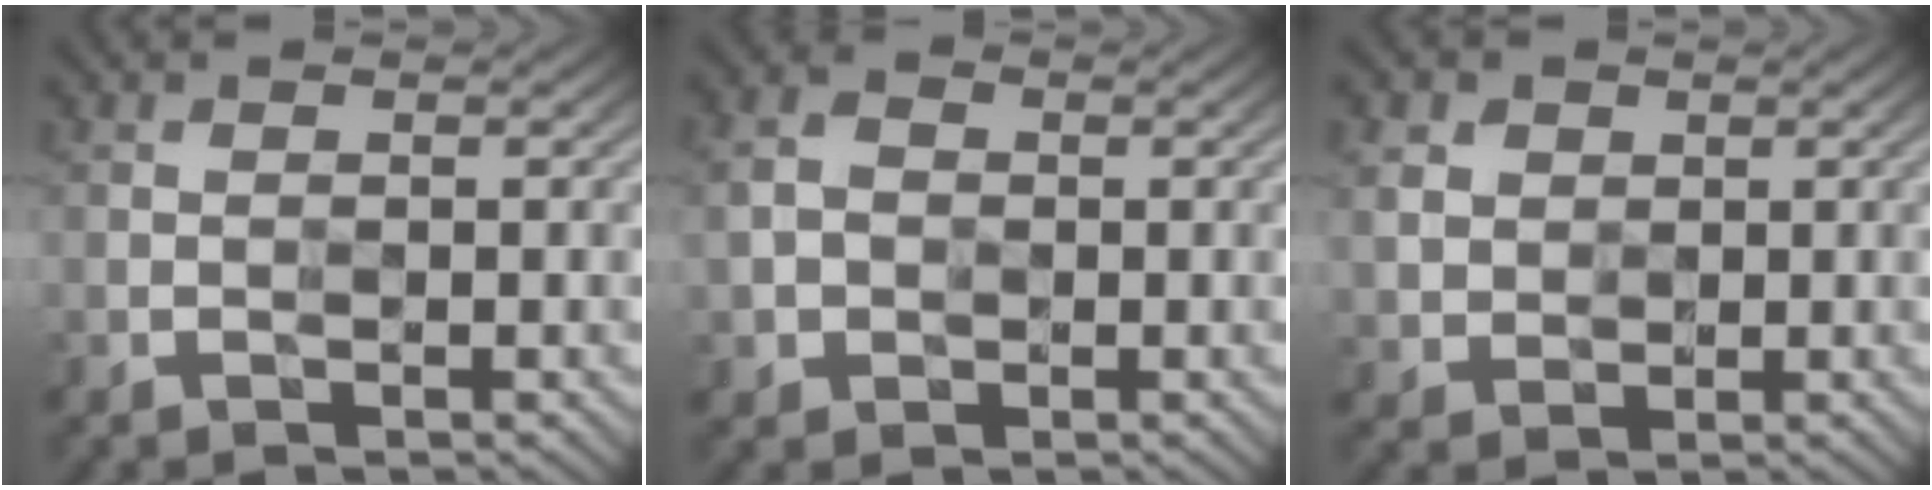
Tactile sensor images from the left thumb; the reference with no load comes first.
{"total": 3.7, "force": [-0.3, 3.2, 2.0], "torque": [-0.059, 0.002, -0.003]}
{"total": 4.2, "force": [1.5, 3.6, 1.6], "torque": [-0.065, -0.003, 0.032]}